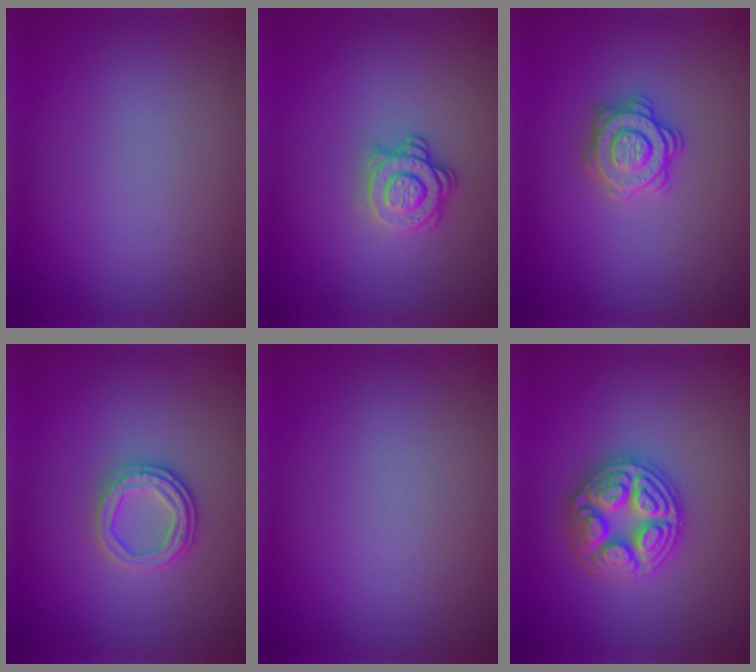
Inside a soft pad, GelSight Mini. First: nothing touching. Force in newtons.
{"total": 2.8, "press": 2.5, "slide": 1.3}
{"total": 2.9, "press": 2.8, "slide": 0.6}
{"total": 2.5, "press": 2.4, "slide": 0.6}
{"total": 0.0}
{"total": 4.7, "press": 4.7, "slide": 0.5}